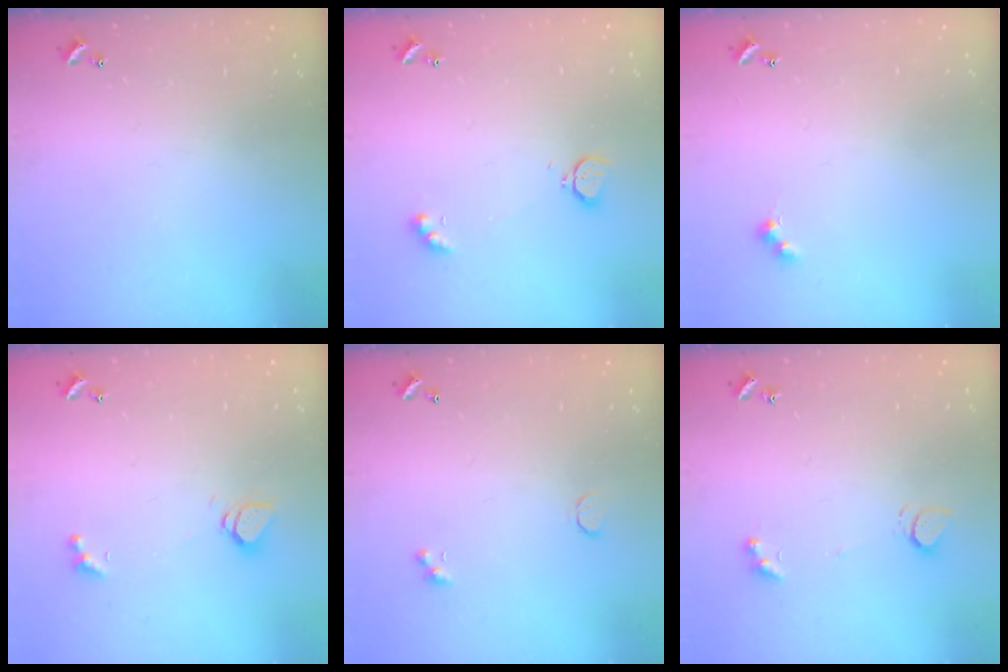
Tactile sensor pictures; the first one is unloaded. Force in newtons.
{"total": 2.8, "press": 2.7, "slide": 0.6}
{"total": 3.0, "press": 2.9, "slide": 0.5}
{"total": 1.6, "press": 1.5, "slide": 0.4}
{"total": 0.8, "press": 0.7, "slide": 0.4}
{"total": 1.4, "press": 1.2, "slide": 0.6}